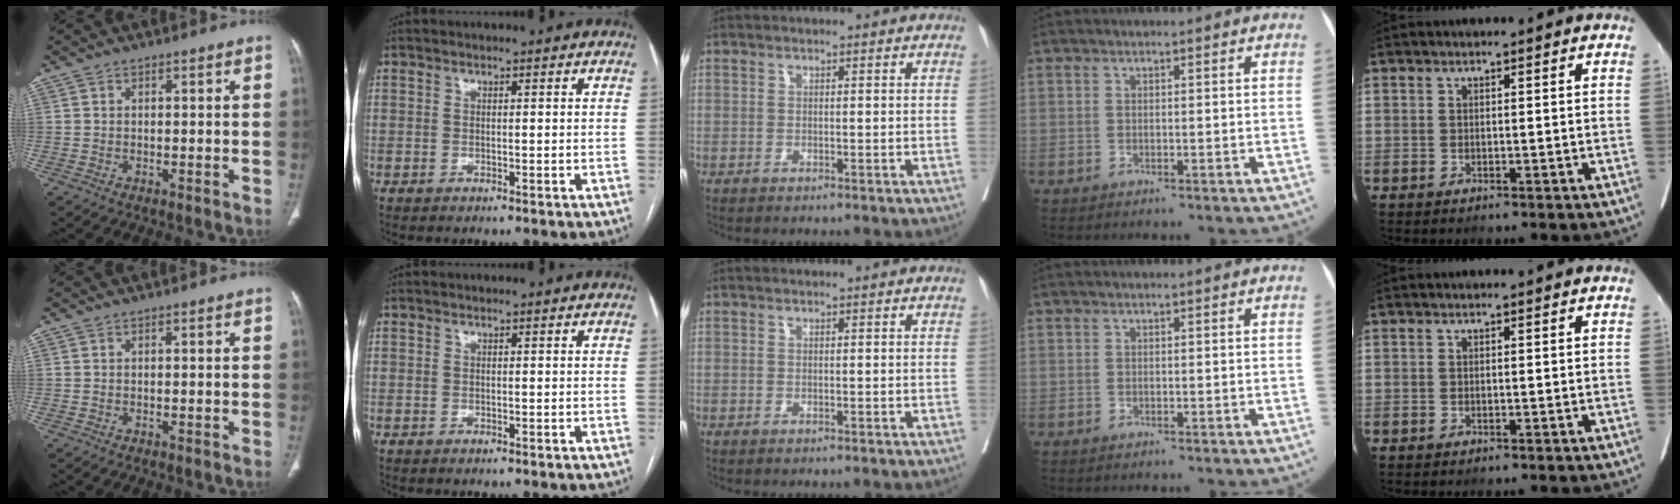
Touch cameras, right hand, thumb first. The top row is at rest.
{}